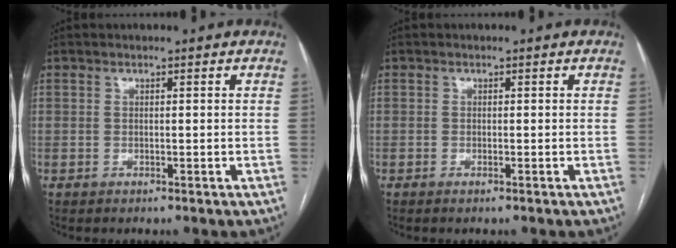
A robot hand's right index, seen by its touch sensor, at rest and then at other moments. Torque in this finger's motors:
{"motor_torque": [-0.05, -0.05, -0.02, 0.01]}